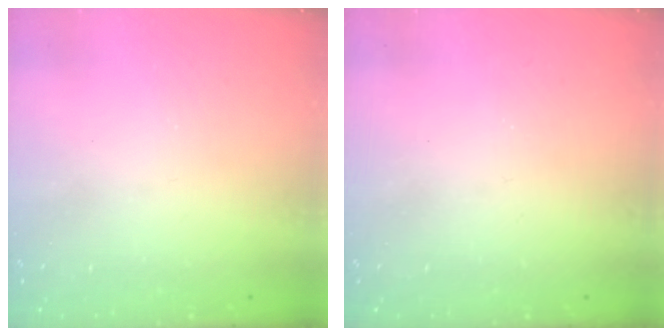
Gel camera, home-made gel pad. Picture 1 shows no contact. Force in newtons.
{"total": 0.0}